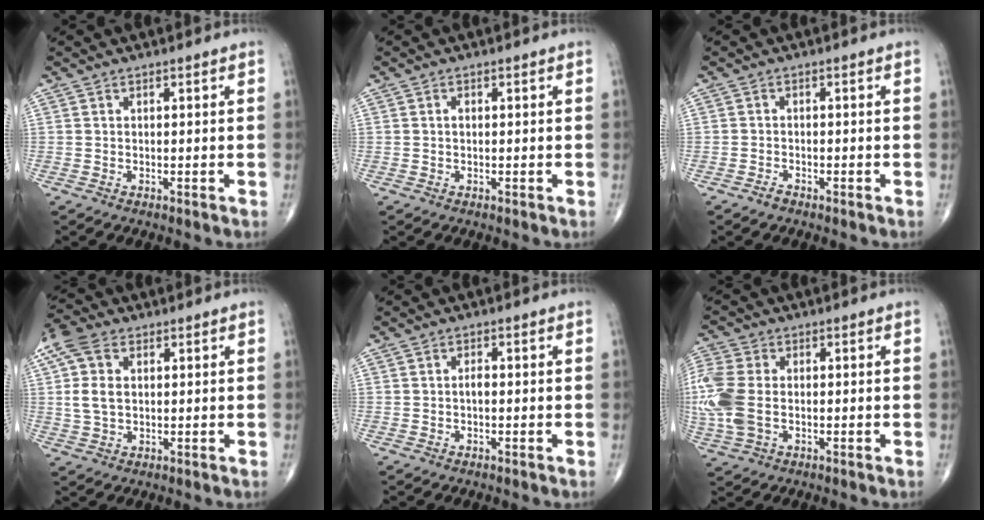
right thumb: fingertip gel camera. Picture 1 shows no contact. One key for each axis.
{"total": 0.6, "fx": 0.1, "fy": 0.3, "fz": 0.5, "tx": -0.010, "ty": -0.001, "tz": 0.000}
{"total": 1.2, "fx": -1.0, "fy": 0.6, "fz": 0.3, "tx": -0.007, "ty": 0.002, "tz": -0.020}
{"total": 8.6, "fx": 2.0, "fy": 5.4, "fz": 6.3, "tx": -0.145, "ty": 0.012, "tz": 0.038}
{"total": 1.1, "fx": -0.2, "fy": 0.6, "fz": 0.9, "tx": -0.014, "ty": 0.002, "tz": -0.006}
{"total": 11.2, "fx": -0.6, "fy": 7.2, "fz": 8.6, "tx": -0.238, "ty": 0.005, "tz": -0.011}